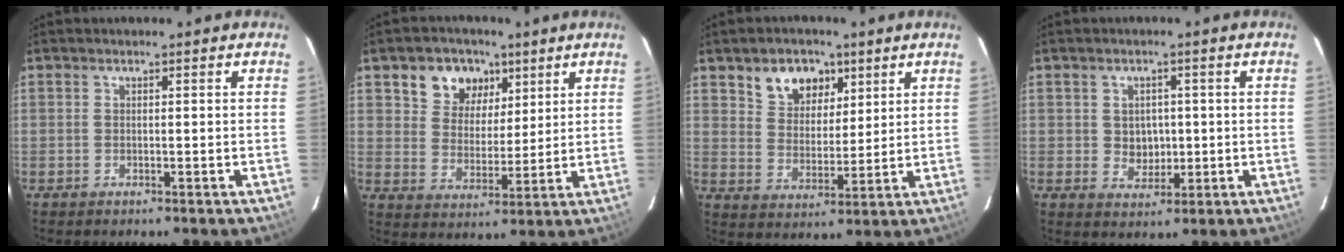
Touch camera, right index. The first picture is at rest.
{"total": 9.6, "force": [5.1, 7.4, 3.3], "torque": [-0.073, 0.026, 0.092]}
{"total": 9.1, "force": [5.2, 6.3, 3.9], "torque": [-0.070, 0.022, 0.097]}
{"total": 4.1, "force": [0.2, 3.7, 1.8], "torque": [-0.030, 0.004, 0.010]}